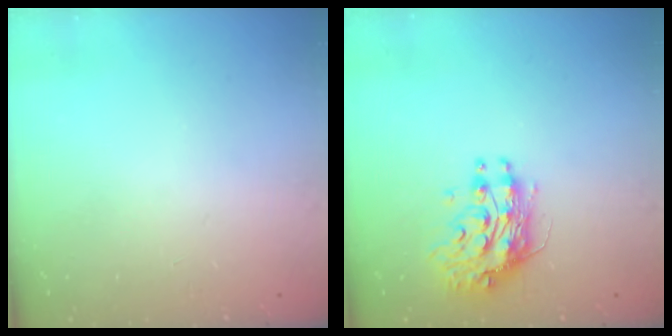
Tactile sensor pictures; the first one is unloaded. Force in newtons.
{"total": 10.3, "press": 10.2, "slide": 1.0}